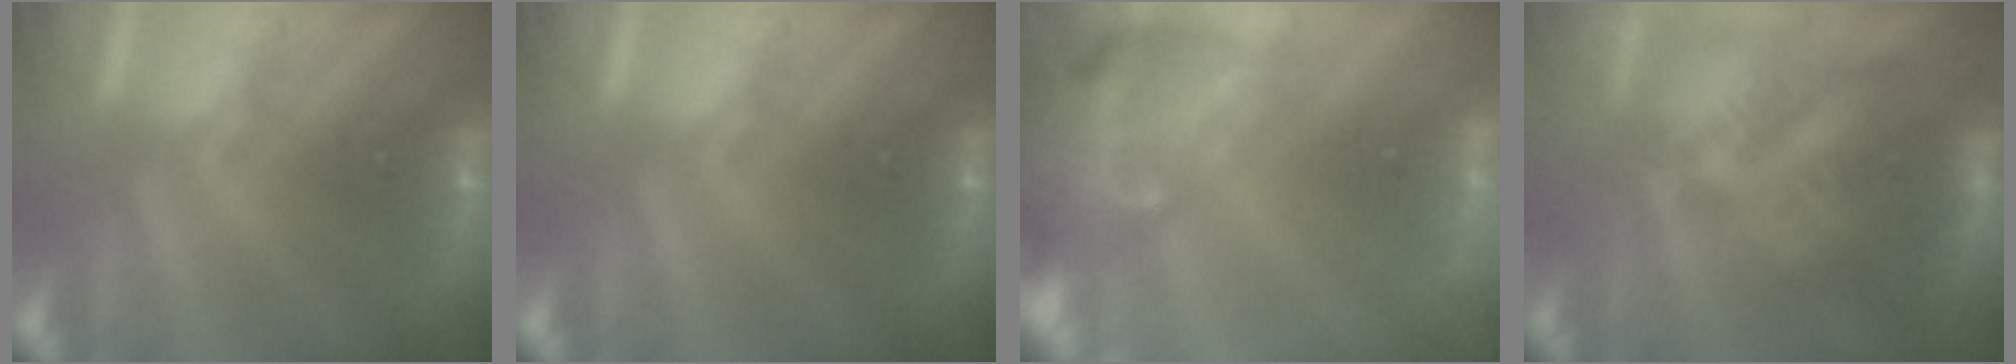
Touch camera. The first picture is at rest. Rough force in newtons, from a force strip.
{"total": 0.0}
{"total": 10.0}
{"total": 3.4}